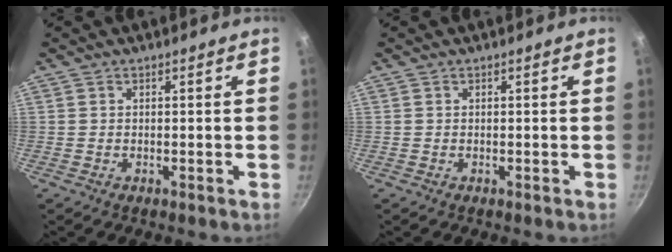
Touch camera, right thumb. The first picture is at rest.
{"total": 0.0}